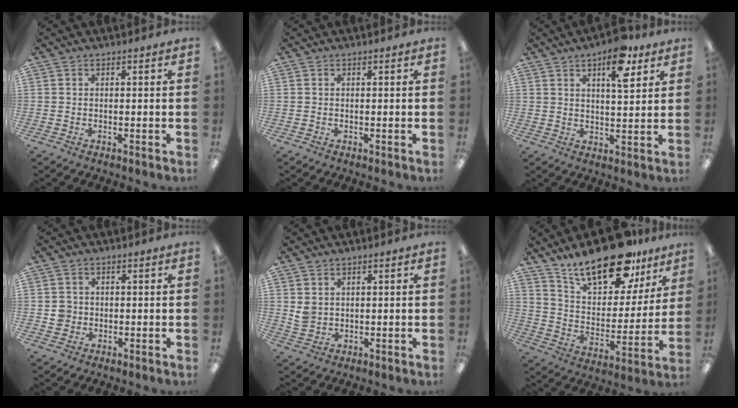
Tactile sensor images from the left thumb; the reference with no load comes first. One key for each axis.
{"total": 0.0}
{"total": 10.9, "fx": 6.5, "fy": 4.2, "fz": 7.7, "tx": -0.099, "ty": -0.032, "tz": 0.104}
{"total": 2.9, "fx": -0.2, "fy": 2.8, "fz": 0.4, "tx": -0.003, "ty": 0.001, "tz": -0.006}
{"total": 3.1, "fx": 1.3, "fy": 2.4, "fz": 1.3, "tx": -0.028, "ty": 0.002, "tz": 0.026}
{"total": 21.4, "fx": 15.9, "fy": 9.1, "fz": 11.0, "tx": -0.178, "ty": -0.097, "tz": 0.277}